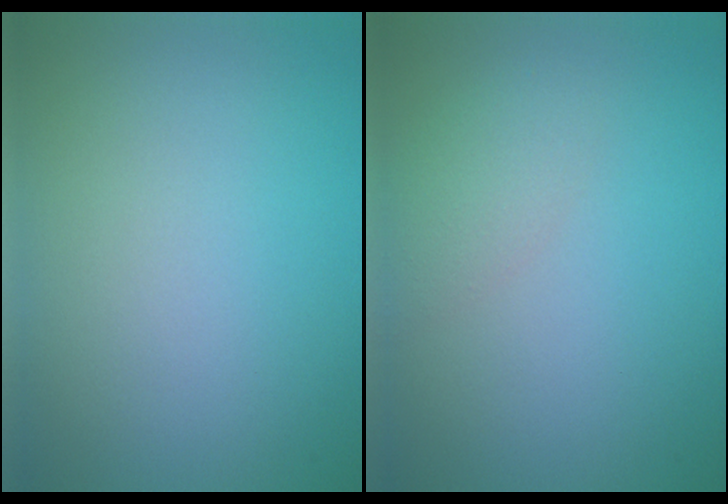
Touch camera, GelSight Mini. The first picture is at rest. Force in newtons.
{"total": 2.1, "press": 2.1, "slide": 0.1}